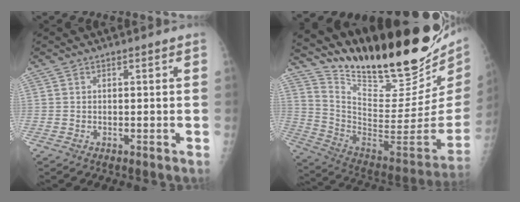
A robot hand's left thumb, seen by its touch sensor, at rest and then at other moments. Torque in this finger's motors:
{"motor_torque": [0.77, -0.50, 1.36, -1.41, 0.05]}